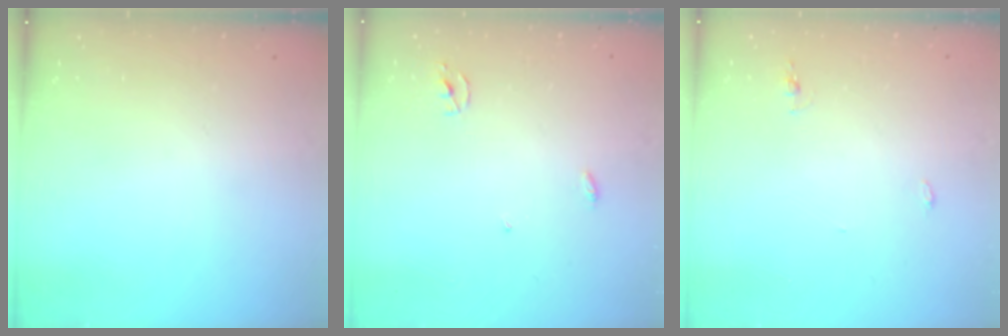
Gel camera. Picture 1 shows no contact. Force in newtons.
{"total": 2.5, "press": 2.5, "slide": 0.1}
{"total": 7.7, "press": 4.4, "slide": 6.4}